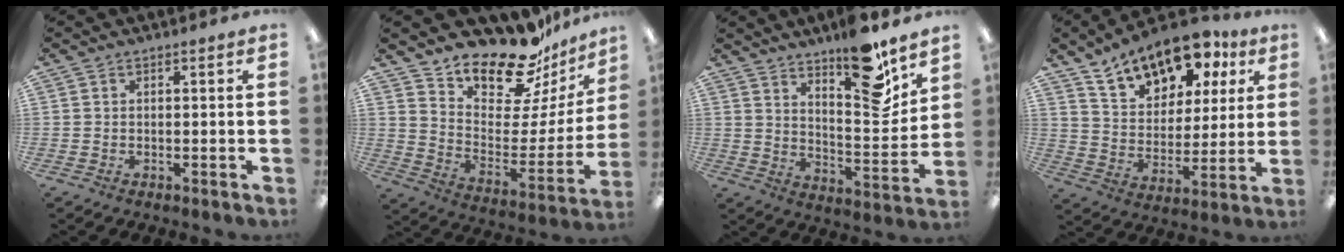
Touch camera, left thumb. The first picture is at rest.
{"total": 18.3, "force": [16.1, 6.1, 6.0], "torque": [-0.097, -0.139, 0.277]}
{"total": 15.7, "force": [12.2, 4.8, 8.6], "torque": [-0.108, -0.093, 0.203]}
{"total": 15.5, "force": [11.6, 7.8, 6.7], "torque": [-0.114, -0.067, 0.206]}